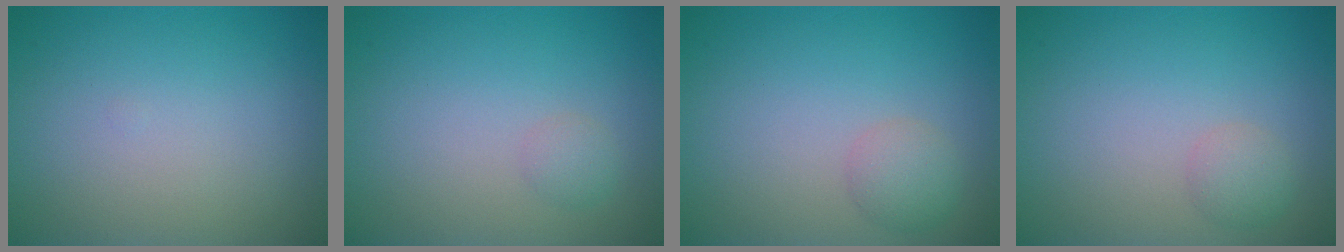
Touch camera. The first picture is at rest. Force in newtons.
{"total": 1.0, "press": 1.0, "slide": 0.0}
{"total": 1.9, "press": 1.9, "slide": 0.1}
{"total": 1.5, "press": 1.5, "slide": 0.0}